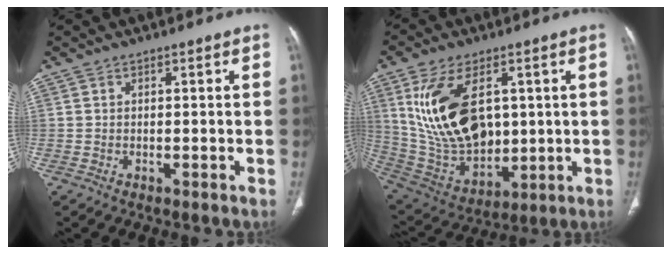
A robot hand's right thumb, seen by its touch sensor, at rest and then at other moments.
{"total": 19.6, "force": [4.8, 11.5, 15.1], "torque": [-0.267, -0.021, 0.115]}